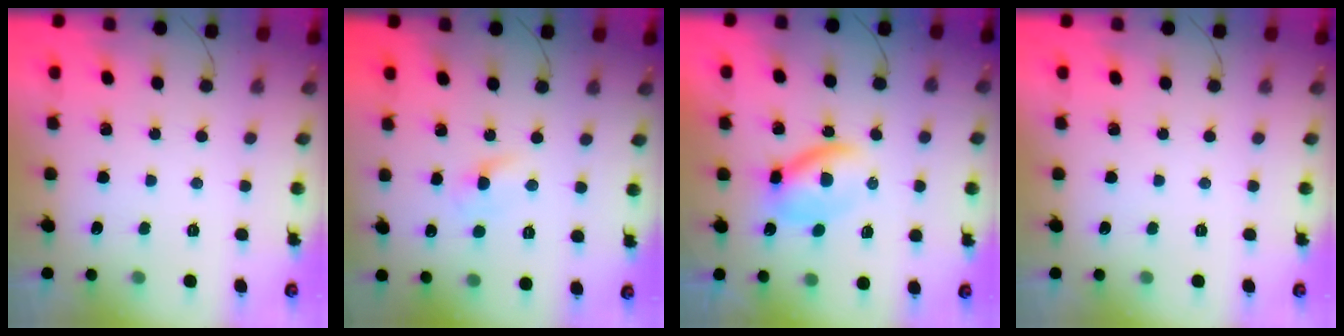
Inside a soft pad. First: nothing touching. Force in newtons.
{"total": 2.6, "press": 2.4, "slide": 1.1}
{"total": 4.9, "press": 4.9, "slide": 0.3}
{"total": 0.0}